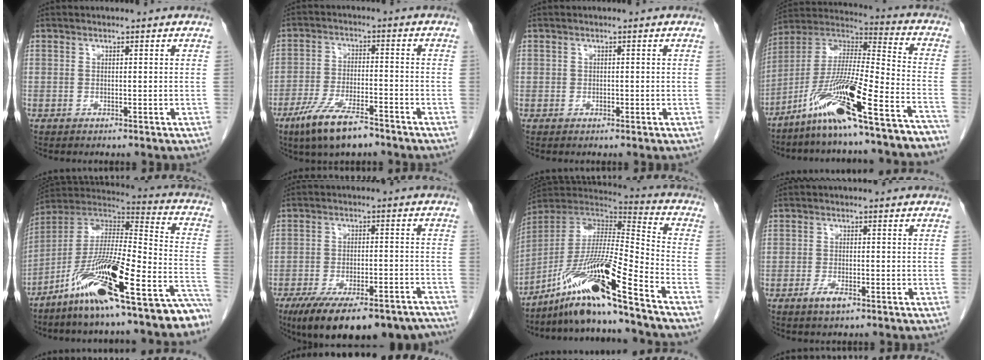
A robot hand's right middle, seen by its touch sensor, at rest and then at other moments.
{"total": 9.6, "force": [-6.9, 1.8, 6.5], "torque": [-0.127, -0.016, -0.123]}
{"total": 0.0}
{"total": 20.3, "force": [-15.2, 0.5, 13.4], "torque": [-0.246, 0.006, -0.264]}
{"total": 22.8, "force": [-16.7, 2.9, 15.3], "torque": [-0.208, 0.039, -0.280]}
{"total": 20.7, "force": [-16.8, 5.6, 10.7], "torque": [-0.141, 0.000, -0.233]}
{"total": 15.9, "force": [-11.5, -1.5, 10.9], "torque": [-0.200, -0.004, -0.210]}
{"total": 2.7, "force": [-1.7, 0.5, 2.0], "torque": [-0.042, -0.001, -0.031]}